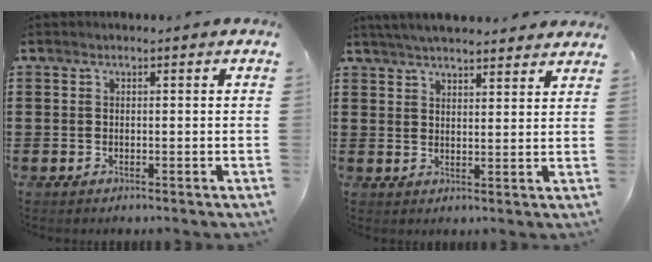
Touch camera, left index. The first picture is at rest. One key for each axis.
{"total": 4.2, "fx": 4.0, "fy": 0.1, "fz": 1.0, "tx": -0.032, "ty": -0.011, "tz": 0.074}